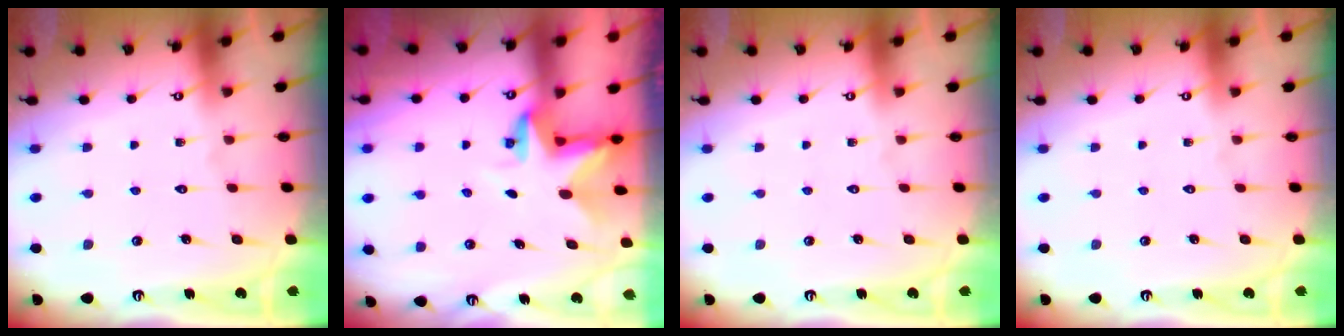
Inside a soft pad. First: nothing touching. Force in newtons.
{"total": 3.0, "press": 3.0, "slide": 0.1}
{"total": 0.0}
{"total": 0.0}